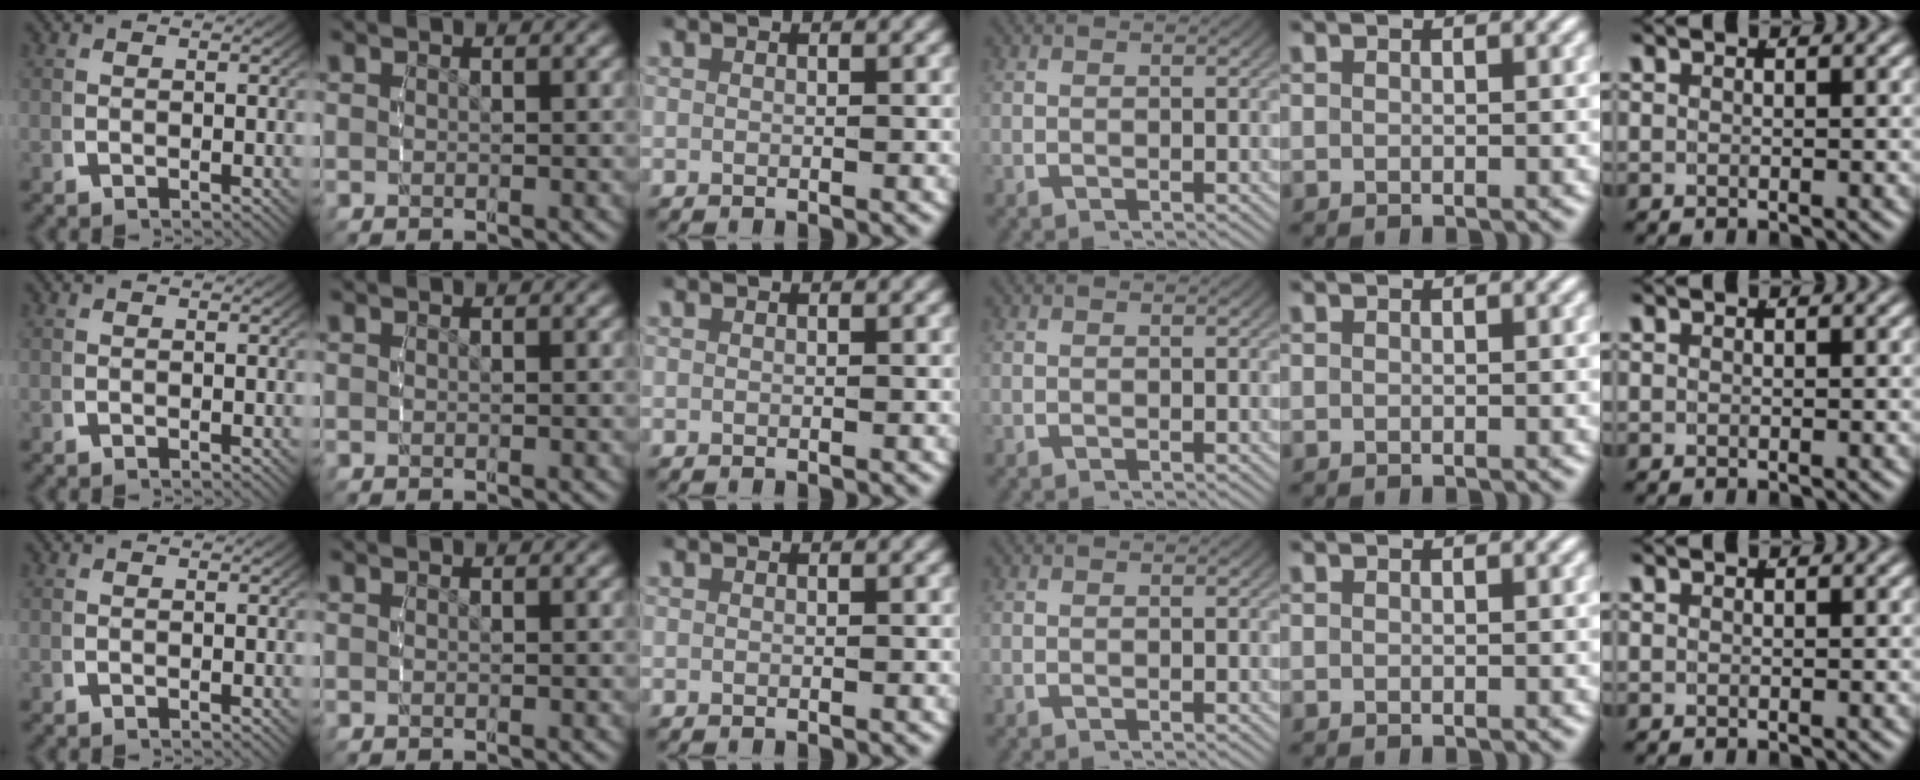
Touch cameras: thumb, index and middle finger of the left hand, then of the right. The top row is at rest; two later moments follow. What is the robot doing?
{"motion": "reach", "object": "router"}